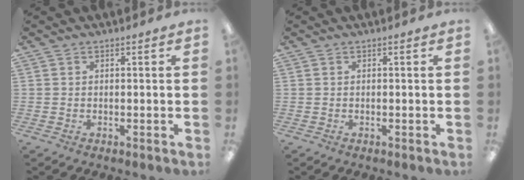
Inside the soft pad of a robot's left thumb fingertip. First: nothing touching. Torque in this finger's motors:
{"motor_torque": [-0.09, 0.00, 0.02, -0.03, 0.00]}